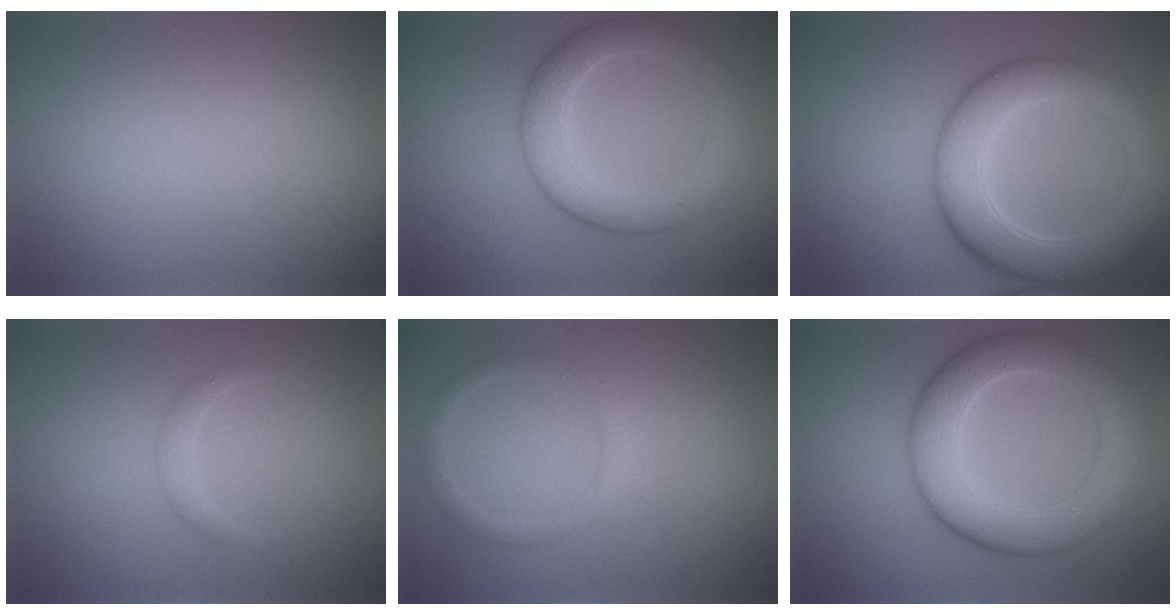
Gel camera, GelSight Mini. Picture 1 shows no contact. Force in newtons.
{"total": 5.4, "press": 5.4, "slide": 0.3}
{"total": 7.9, "press": 7.9, "slide": 0.2}
{"total": 1.1, "press": 1.1, "slide": 0.1}
{"total": 1.5, "press": 1.5, "slide": 0.1}
{"total": 7.6, "press": 7.6, "slide": 0.2}